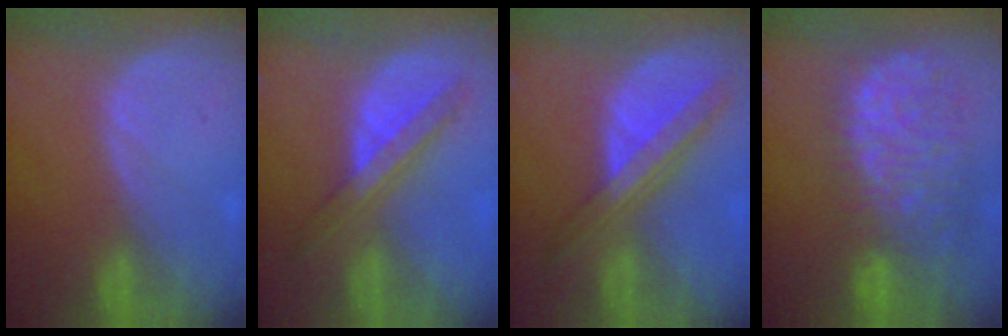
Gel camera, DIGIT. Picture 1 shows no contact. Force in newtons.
{"total": 6.5, "press": 6.3, "slide": 1.6}
{"total": 8.5, "press": 7.3, "slide": 4.3}
{"total": 13.1, "press": 10.8, "slide": 7.3}